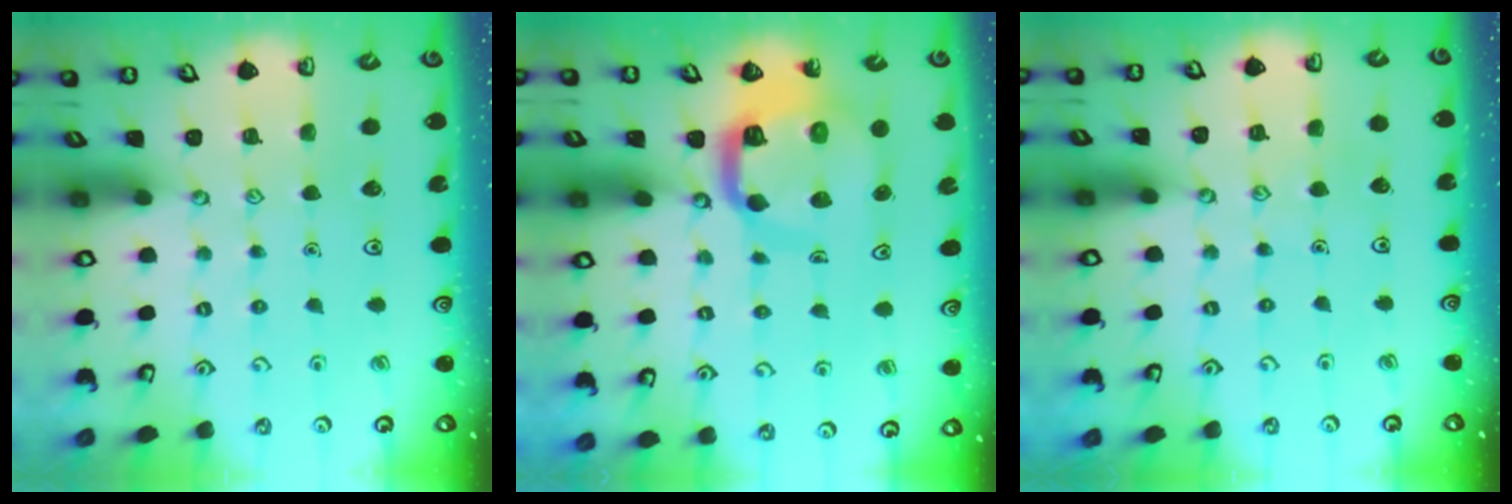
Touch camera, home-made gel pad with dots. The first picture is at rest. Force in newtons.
{"total": 10.2, "press": 10.1, "slide": 1.4}
{"total": 4.0, "press": 4.0, "slide": 0.4}